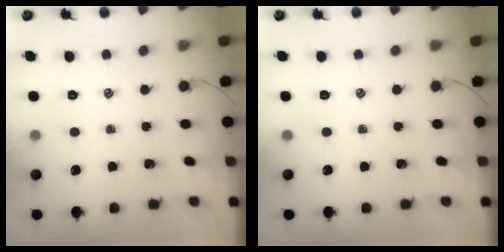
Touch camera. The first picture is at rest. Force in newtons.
{"total": 0.0}